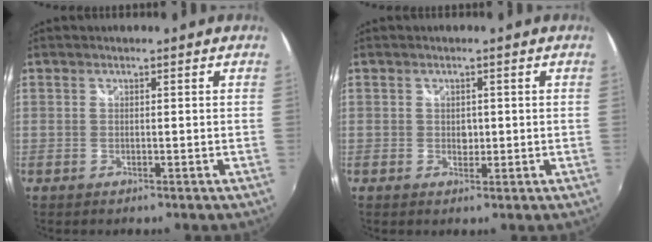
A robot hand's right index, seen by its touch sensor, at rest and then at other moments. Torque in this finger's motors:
{"motor_torque": [0.18, 0.58, 0.00, 0.01]}